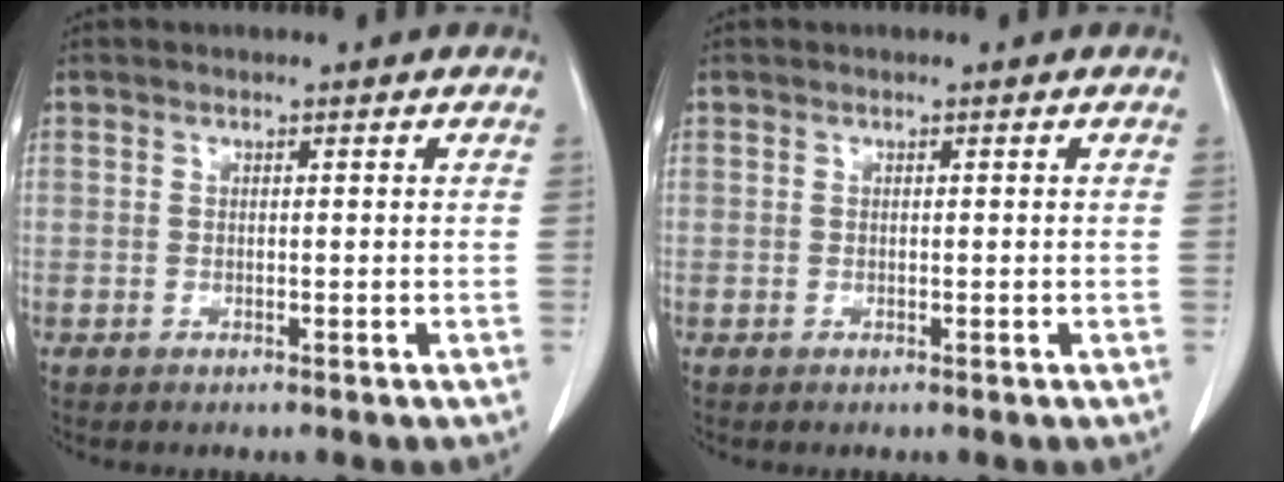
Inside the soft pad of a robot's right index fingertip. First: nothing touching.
{"total": 0.0}